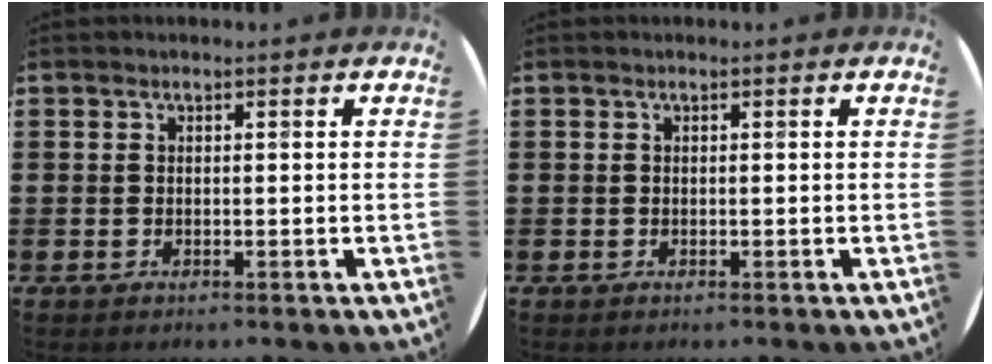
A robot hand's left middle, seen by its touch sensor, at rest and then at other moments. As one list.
[{"total": 0.0}]